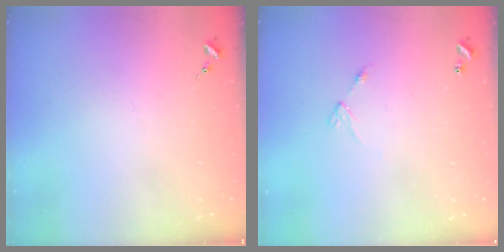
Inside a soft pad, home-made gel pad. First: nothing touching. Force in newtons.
{"total": 4.6, "press": 4.6, "slide": 0.5}